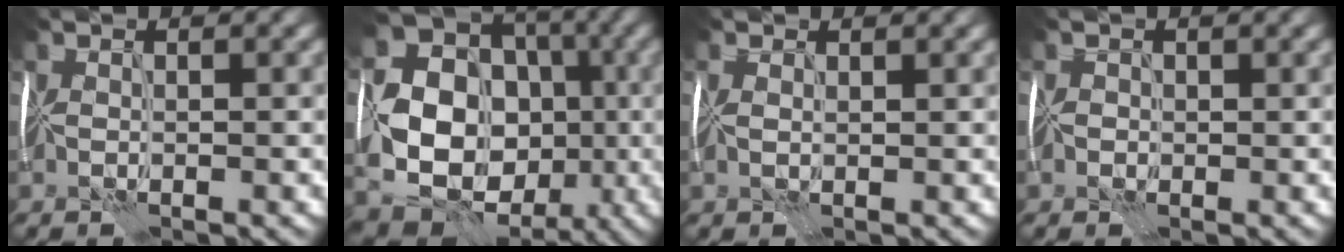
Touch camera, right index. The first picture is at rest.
{"total": 15.0, "force": [-2.5, 12.9, 7.2], "torque": [-0.121, -0.012, -0.054]}
{"total": 1.4, "force": [0.7, 1.0, 0.8], "torque": [-0.016, 0.015, 0.004]}
{"total": 0.7, "force": [-0.6, 0.3, -0.2], "torque": [0.017, 0.001, -0.013]}